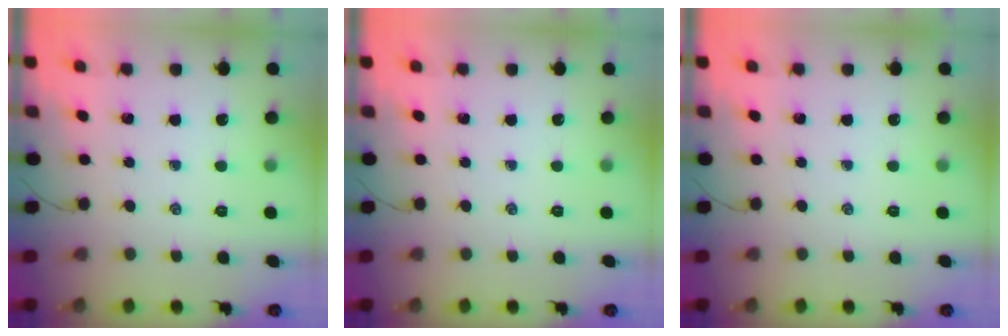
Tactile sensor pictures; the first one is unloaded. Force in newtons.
{"total": 0.0}
{"total": 0.0}